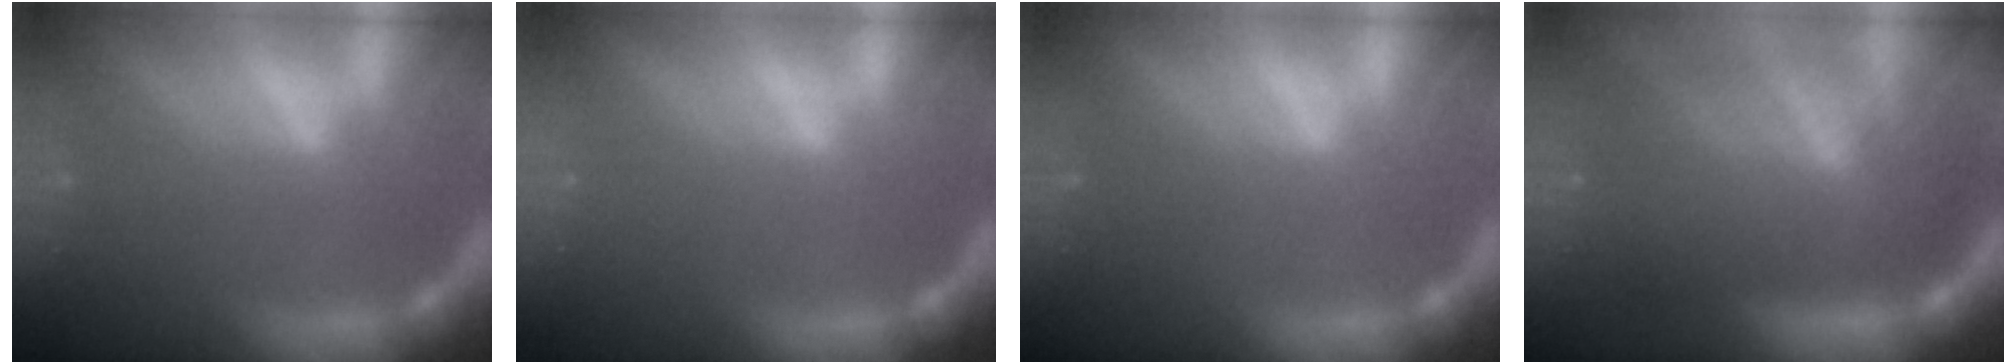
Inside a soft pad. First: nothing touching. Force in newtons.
{"total": 0.0}
{"total": 1.0}
{"total": 10.0}